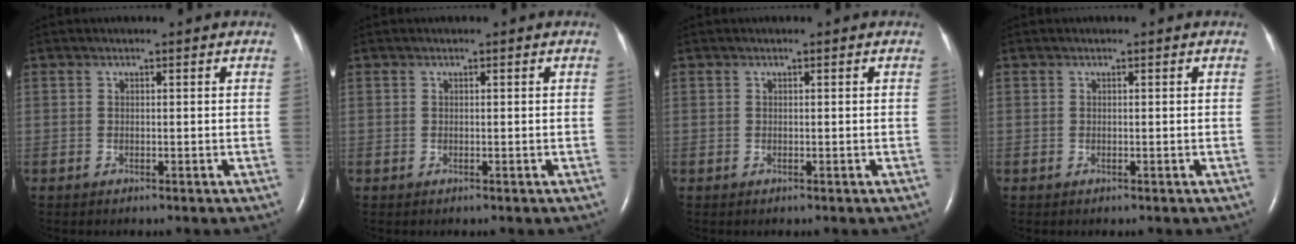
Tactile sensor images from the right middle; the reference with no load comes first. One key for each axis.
{"total": 0.0}
{"total": 0.0}
{"total": 0.0}